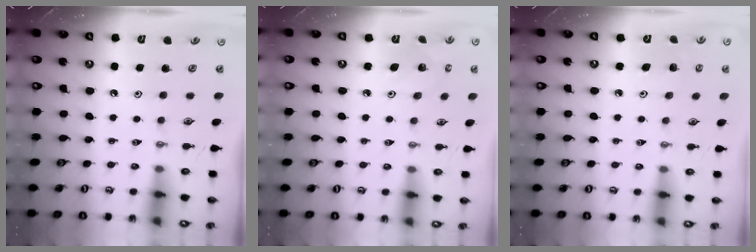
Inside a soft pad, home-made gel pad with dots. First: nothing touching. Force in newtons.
{"total": 2.9, "press": 2.9, "slide": 0.2}
{"total": 4.1, "press": 4.1, "slide": 0.3}